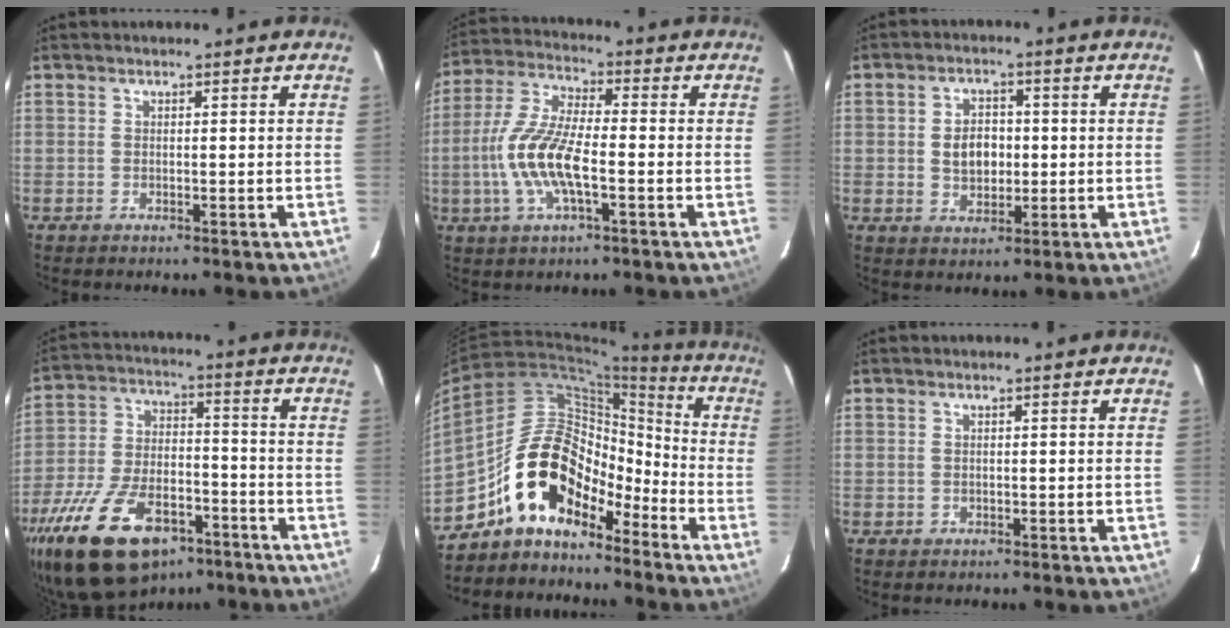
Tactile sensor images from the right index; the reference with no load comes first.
{"total": 12.6, "force": [-2.9, 4.0, 11.6], "torque": [-0.249, 0.000, -0.062]}
{"total": 5.7, "force": [0.0, 3.9, 4.1], "torque": [-0.075, 0.008, 0.005]}
{"total": 23.7, "force": [-15.2, 11.8, 13.9], "torque": [-0.289, -0.021, -0.242]}
{"total": 14.4, "force": [-10.3, 7.6, 6.6], "torque": [-0.107, 0.041, -0.181]}
{"total": 0.0}